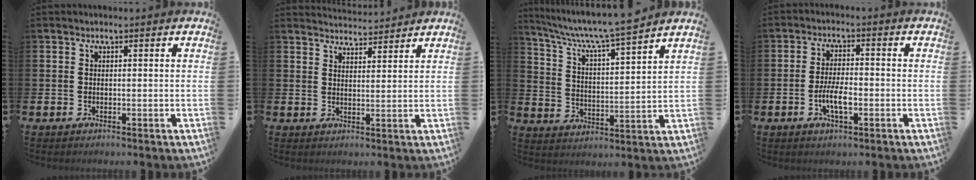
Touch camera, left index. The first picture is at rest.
{"total": 3.7, "force": [3.7, 0.3, -0.2], "torque": [-0.002, -0.023, 0.068]}
{"total": 7.3, "force": [6.8, 0.0, 2.6], "torque": [-0.083, -0.052, 0.114]}
{"total": 4.3, "force": [-1.1, 1.6, 3.8], "torque": [-0.067, 0.002, -0.024]}